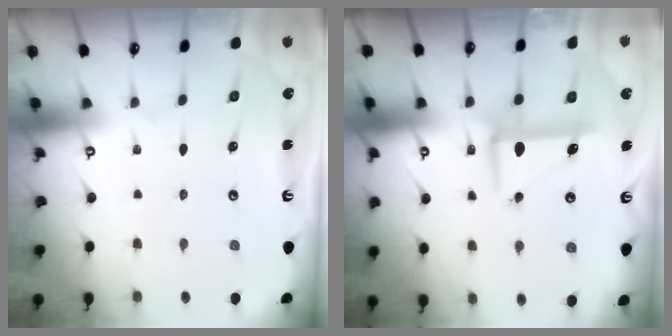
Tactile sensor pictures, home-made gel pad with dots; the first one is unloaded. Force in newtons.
{"total": 8.4, "press": 8.3, "slide": 0.6}